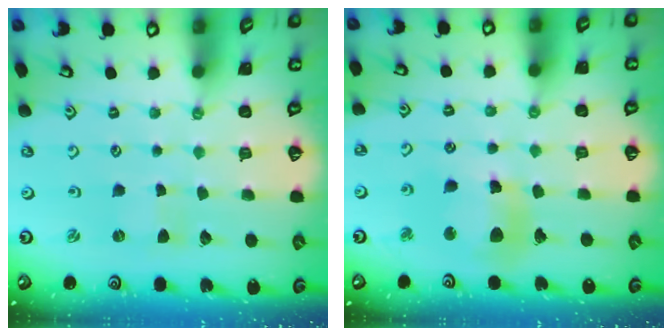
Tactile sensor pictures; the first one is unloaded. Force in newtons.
{"total": 11.7, "press": 11.4, "slide": 2.4}